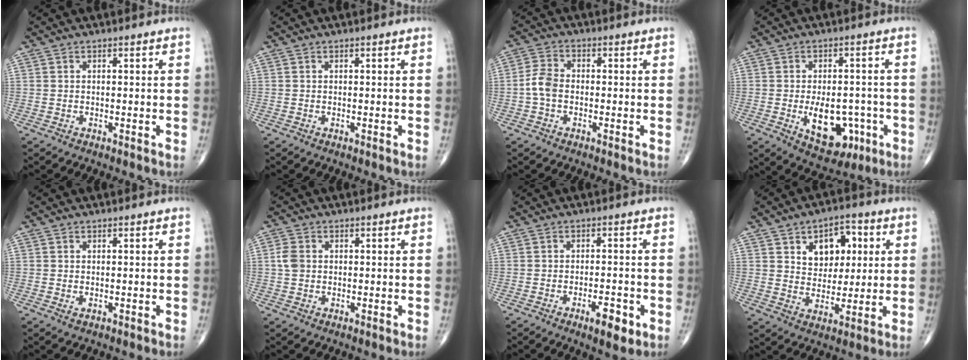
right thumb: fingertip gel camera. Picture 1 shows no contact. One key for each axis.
{"total": 0.0}
{"total": 4.4, "fx": -0.9, "fy": 2.9, "fz": 3.1, "tx": -0.066, "ty": 0.014, "tz": -0.026}
{"total": 11.6, "fx": -3.4, "fy": 6.9, "fz": 8.7, "tx": -0.097, "ty": 0.013, "tz": -0.034}
{"total": 0.7, "fx": -0.1, "fy": 0.4, "fz": 0.6, "tx": -0.008, "ty": -0.002, "tz": -0.001}
{"total": 3.0, "fx": 0.2, "fy": 2.4, "fz": 1.8, "tx": -0.036, "ty": 0.005, "tz": 0.002}
{"total": 5.3, "fx": -2.4, "fy": 1.8, "fz": 4.3, "tx": -0.056, "ty": 0.006, "tz": -0.033}
{"total": 10.6, "fx": 3.5, "fy": 7.3, "fz": 6.8, "tx": -0.054, "ty": -0.009, "tz": 0.056}